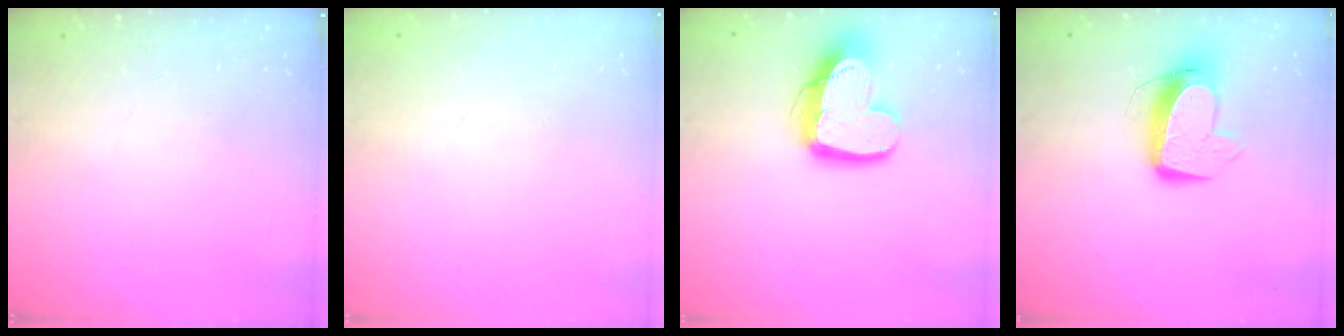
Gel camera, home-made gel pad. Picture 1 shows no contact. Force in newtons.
{"total": 0.0}
{"total": 15.0, "press": 14.9, "slide": 1.3}
{"total": 11.7, "press": 11.6, "slide": 1.5}